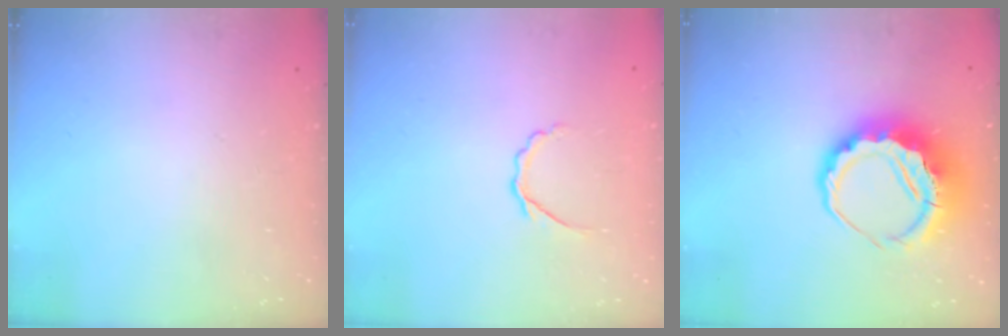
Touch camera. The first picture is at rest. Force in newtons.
{"total": 2.8, "press": 2.7, "slide": 0.9}
{"total": 10.4, "press": 10.1, "slide": 2.4}